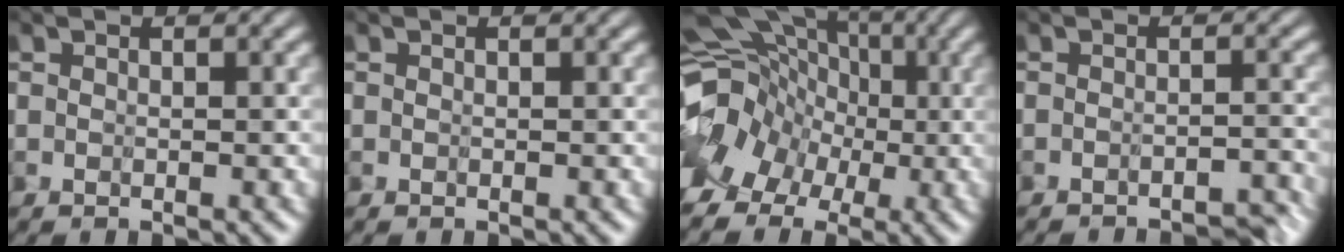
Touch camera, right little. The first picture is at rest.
{"total": 0.0}
{"total": 9.8, "force": [-1.7, 8.5, 4.6], "torque": [-0.103, 0.003, -0.052]}
{"total": 4.2, "force": [-3.5, -1.4, -1.7], "torque": [0.035, 0.000, -0.058]}